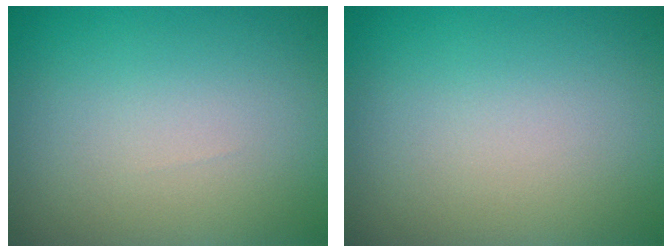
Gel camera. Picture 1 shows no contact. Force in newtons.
{"total": 0.0}